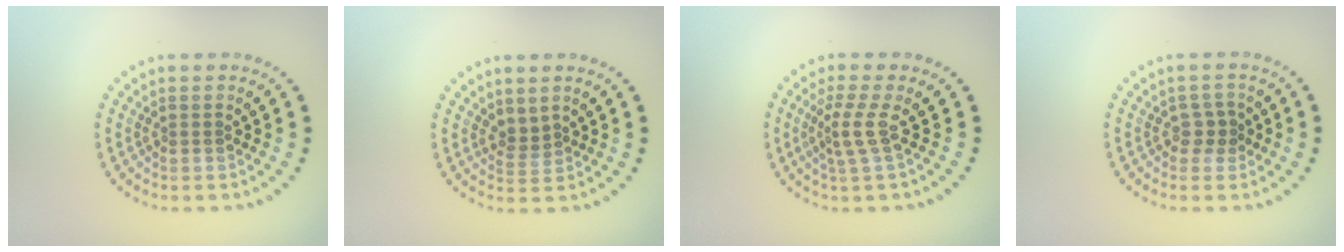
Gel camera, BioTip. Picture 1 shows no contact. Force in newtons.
{"total": 1.4, "press": 1.0, "slide": 1.0}
{"total": 2.3, "press": 1.5, "slide": 1.6}
{"total": 1.5, "press": 1.3, "slide": 0.7}